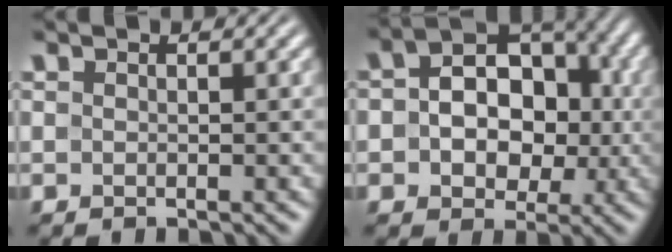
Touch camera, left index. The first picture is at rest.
{"total": 9.3, "force": [0.4, 6.6, 6.6], "torque": [-0.069, 0.010, -0.002]}